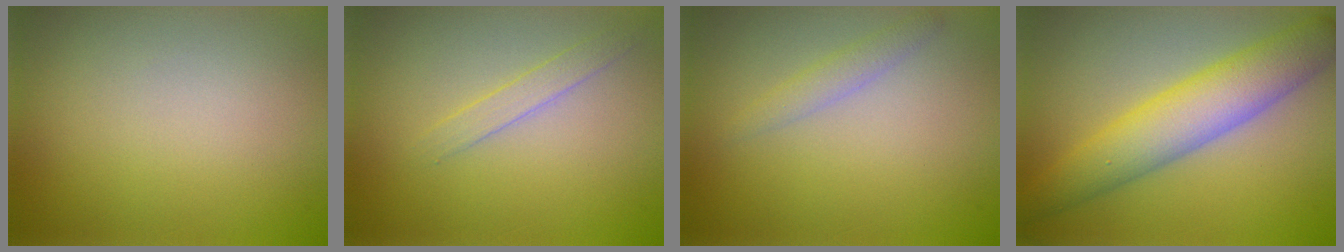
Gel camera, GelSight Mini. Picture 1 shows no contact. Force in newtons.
{"total": 1.5, "press": 1.5, "slide": 0.1}
{"total": 1.5, "press": 1.5, "slide": 0.2}
{"total": 6.4, "press": 6.4, "slide": 0.1}